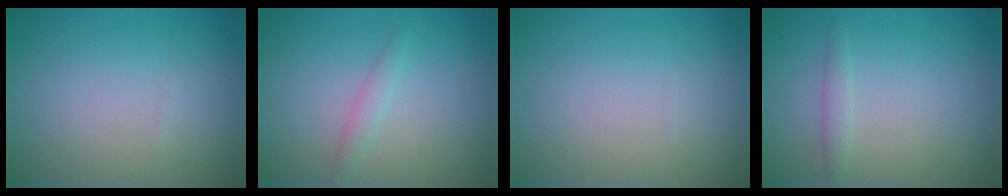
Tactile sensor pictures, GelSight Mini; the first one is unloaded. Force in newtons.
{"total": 1.2, "press": 1.2, "slide": 0.1}
{"total": 0.0}
{"total": 1.1, "press": 1.1, "slide": 0.0}